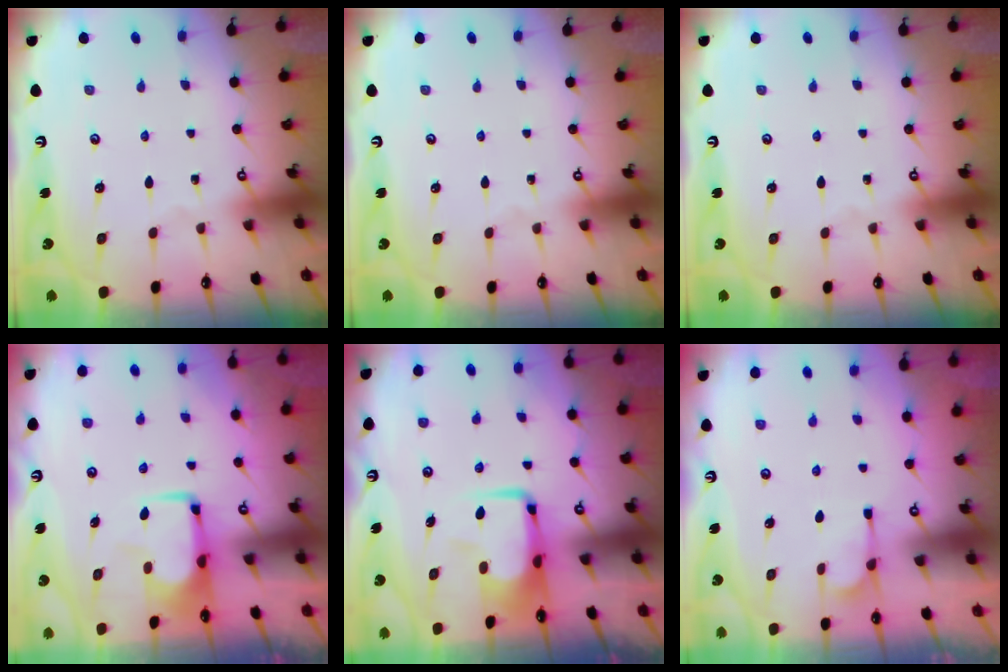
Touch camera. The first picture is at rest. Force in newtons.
{"total": 0.0}
{"total": 0.0}
{"total": 1.5, "press": 1.5, "slide": 0.4}
{"total": 7.1, "press": 7.0, "slide": 1.4}
{"total": 5.9, "press": 5.7, "slide": 1.4}